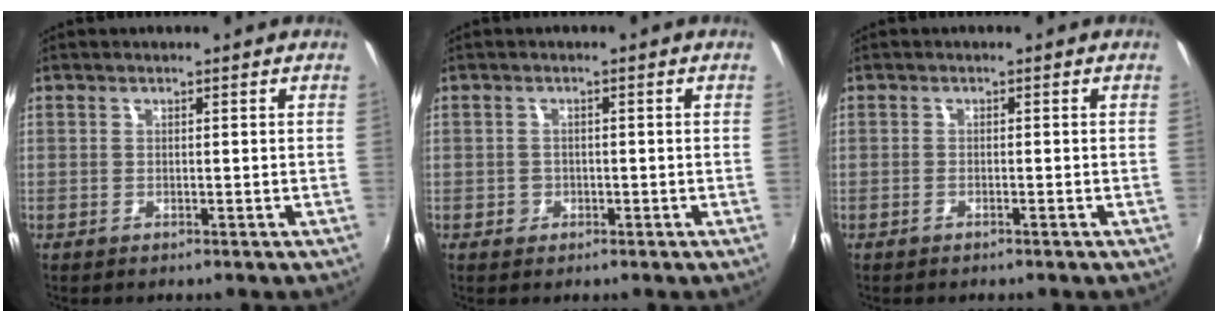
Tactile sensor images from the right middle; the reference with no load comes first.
{"total": 1.9, "force": [-0.7, 1.7, 0.3], "torque": [-0.006, 0.000, -0.011]}
{"total": 0.9, "force": [-0.7, 0.1, 0.4], "torque": [-0.015, 0.002, -0.018]}